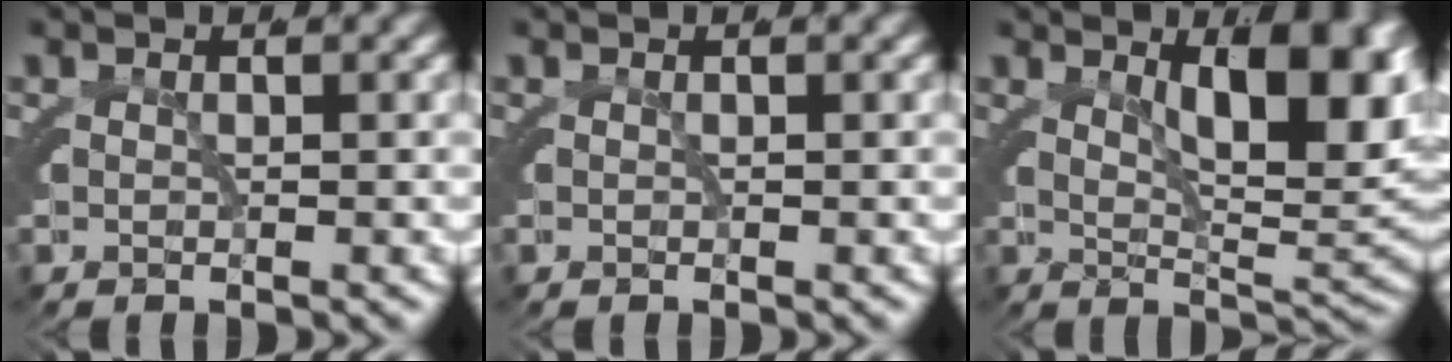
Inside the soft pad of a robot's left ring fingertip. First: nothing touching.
{"total": 0.0}
{"total": 8.1, "force": [2.7, 2.7, 7.2], "torque": [-0.072, 0.016, 0.037]}